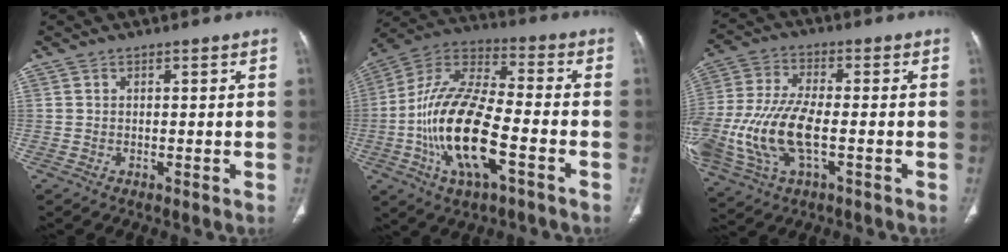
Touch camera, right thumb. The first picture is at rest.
{"total": 19.6, "force": [-5.6, 7.6, 17.2], "torque": [-0.340, 0.030, -0.102]}
{"total": 17.9, "force": [-3.9, 8.2, 15.4], "torque": [-0.358, 0.006, -0.065]}